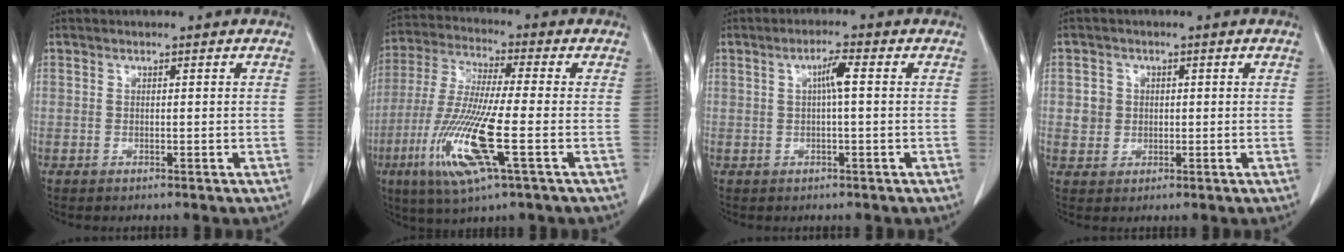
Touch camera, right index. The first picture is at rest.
{"total": 14.7, "force": [-4.8, 1.0, 13.8], "torque": [-0.293, -0.025, -0.093]}
{"total": 3.1, "force": [0.5, 0.3, 3.0], "torque": [-0.054, 0.006, 0.009]}
{"total": 3.1, "force": [0.5, 3.0, 0.7], "torque": [-0.006, 0.009, 0.014]}